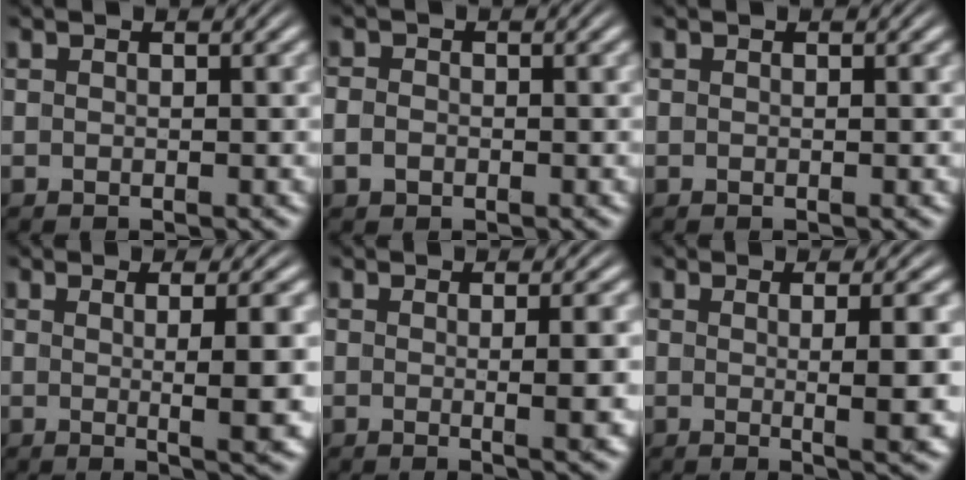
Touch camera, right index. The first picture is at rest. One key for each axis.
{"total": 1.6, "fx": -0.7, "fy": 1.3, "fz": 0.6, "tx": -0.021, "ty": -0.008, "tz": -0.010}
{"total": 0.0}
{"total": 5.4, "fx": 0.0, "fy": 0.1, "fz": 5.4, "tx": -0.072, "ty": -0.001, "tz": 0.001}
{"total": 2.8, "fx": 0.0, "fy": -0.5, "fz": 2.7, "tx": -0.039, "ty": -0.005, "tz": 0.001}
{"total": 4.8, "fx": 0.0, "fy": 0.0, "fz": 4.8, "tx": -0.063, "ty": -0.001, "tz": 0.000}